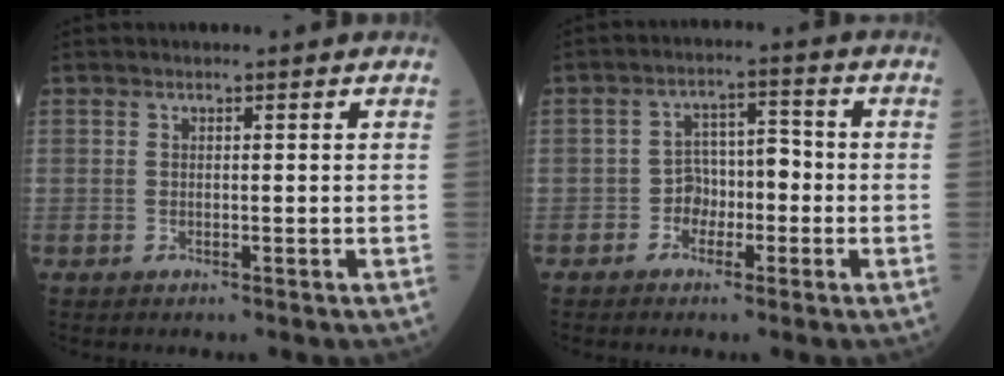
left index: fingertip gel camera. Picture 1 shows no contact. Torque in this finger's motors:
{"motor_torque": [-0.16, 0.28, 0.00, 0.00]}